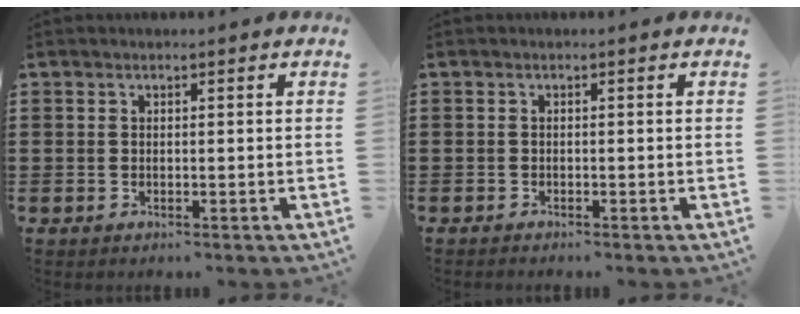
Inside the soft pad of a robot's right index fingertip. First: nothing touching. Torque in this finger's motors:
{"motor_torque": [-0.58, 0.41, -0.18, -0.04]}